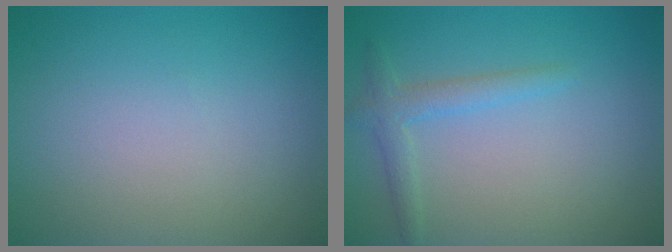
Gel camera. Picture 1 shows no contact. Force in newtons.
{"total": 2.0, "press": 2.0, "slide": 0.1}